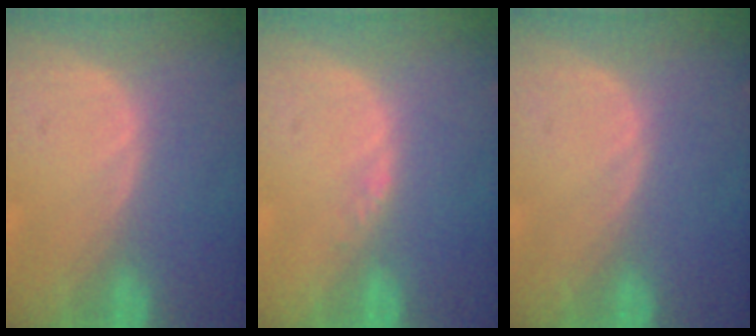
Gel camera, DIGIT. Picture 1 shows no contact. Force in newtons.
{"total": 0.8, "press": 0.8, "slide": 0.1}
{"total": 0.0}